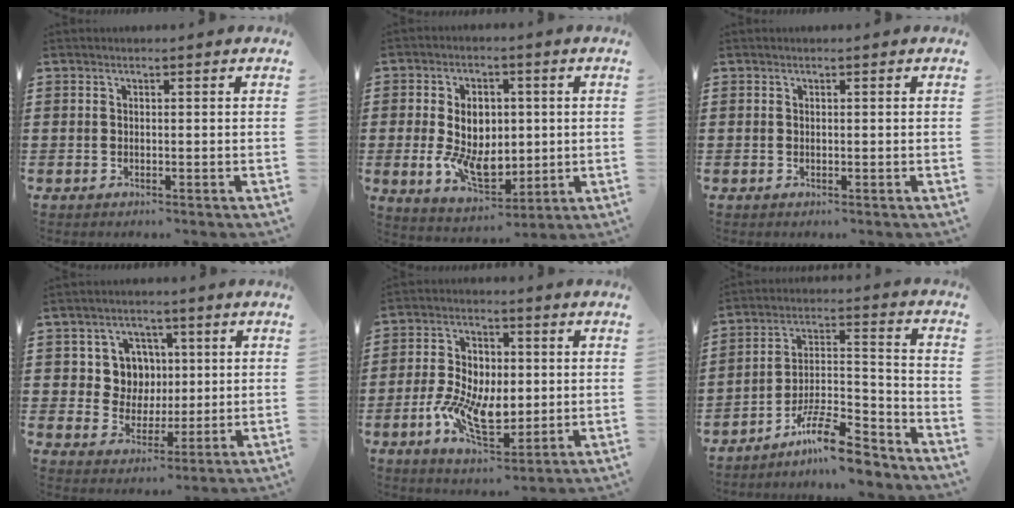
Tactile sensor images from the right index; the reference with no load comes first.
{"total": 8.9, "force": [0.0, 6.1, 6.5], "torque": [-0.122, 0.004, -0.004]}
{"total": 0.0}
{"total": 6.8, "force": [1.5, 6.3, 2.2], "torque": [-0.066, 0.018, 0.026]}
{"total": 9.7, "force": [-1.8, 5.7, 7.6], "torque": [-0.175, 0.006, -0.037]}
{"total": 11.5, "force": [-9.4, 2.2, 6.3], "torque": [-0.104, 0.036, -0.179]}